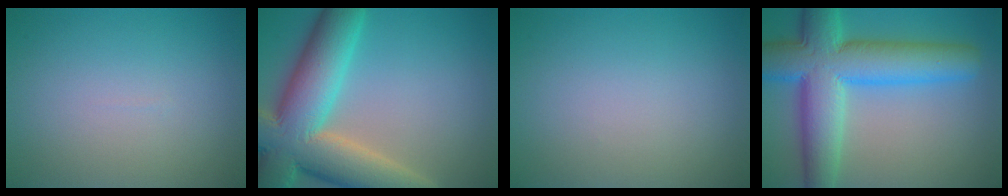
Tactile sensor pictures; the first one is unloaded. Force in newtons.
{"total": 13.4, "press": 13.3, "slide": 1.1}
{"total": 0.0}
{"total": 11.0, "press": 11.0, "slide": 0.4}